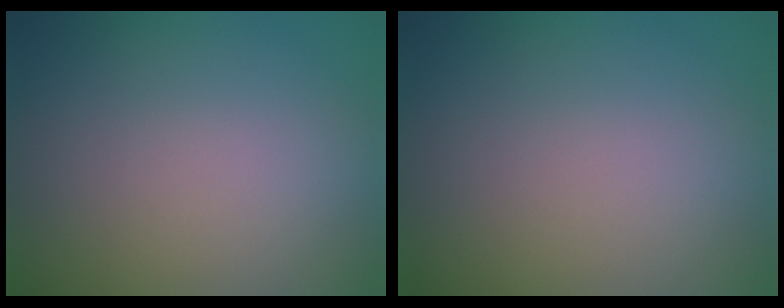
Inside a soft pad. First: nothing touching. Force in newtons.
{"total": 0.0}